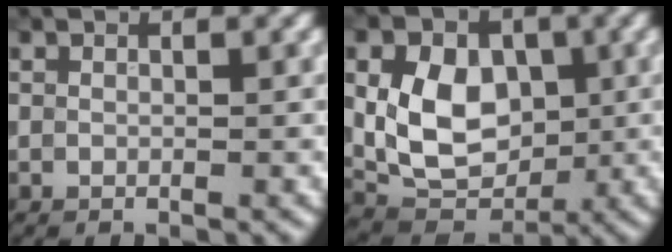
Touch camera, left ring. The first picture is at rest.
{"total": 7.4, "force": [0.7, 5.5, 5.0], "torque": [-0.094, -0.004, 0.010]}